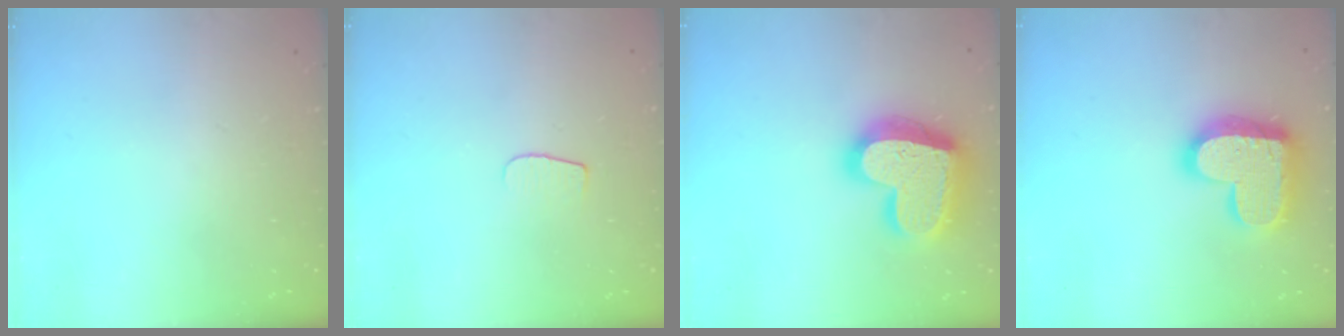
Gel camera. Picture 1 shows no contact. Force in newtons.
{"total": 4.8, "press": 4.8, "slide": 0.6}
{"total": 24.6, "press": 24.5, "slide": 1.9}
{"total": 18.7, "press": 18.7, "slide": 1.2}